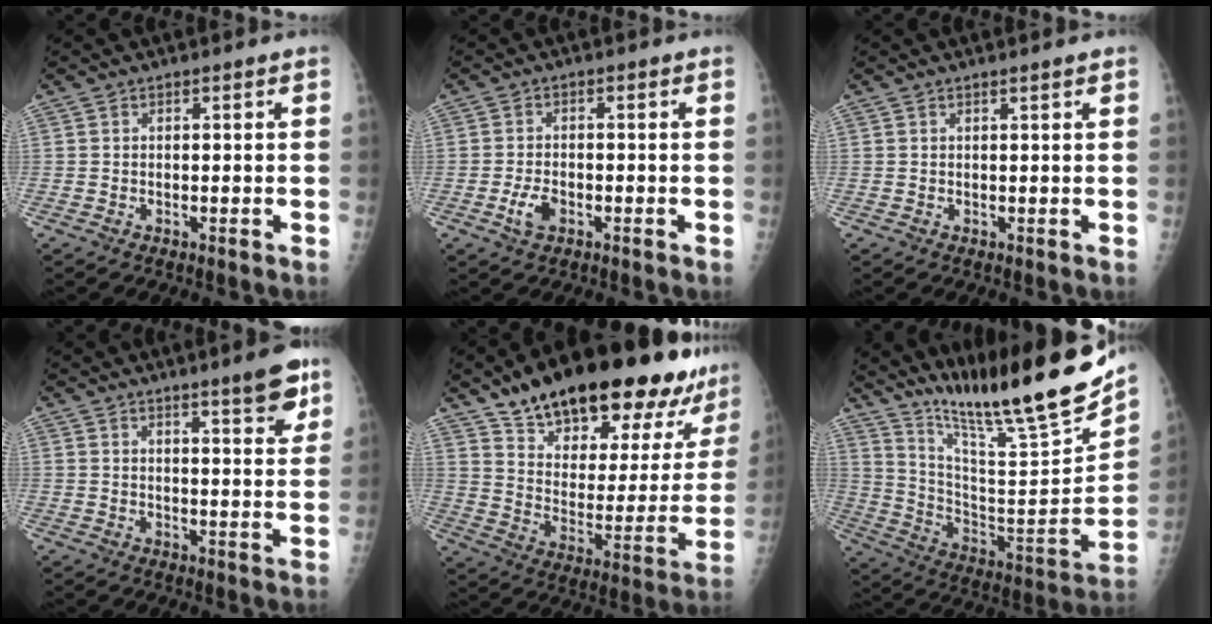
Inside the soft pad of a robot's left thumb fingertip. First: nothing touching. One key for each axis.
{"total": 3.6, "fx": -1.5, "fy": 2.1, "fz": 2.5, "tx": -0.048, "ty": 0.006, "tz": -0.026}
{"total": 0.9, "fx": 0.7, "fy": -0.1, "fz": 0.6, "tx": -0.010, "ty": -0.002, "tz": 0.013}
{"total": 7.4, "fx": 4.9, "fy": 1.1, "fz": 5.4, "tx": -0.063, "ty": -0.029, "tz": 0.066}
{"total": 30.8, "fx": 22.6, "fy": 11.8, "fz": 17.3, "tx": -0.220, "ty": -0.074, "tz": 0.331}
{"total": 25.4, "fx": 20.9, "fy": 0.9, "fz": 14.4, "tx": -0.217, "ty": -0.137, "tz": 0.346}